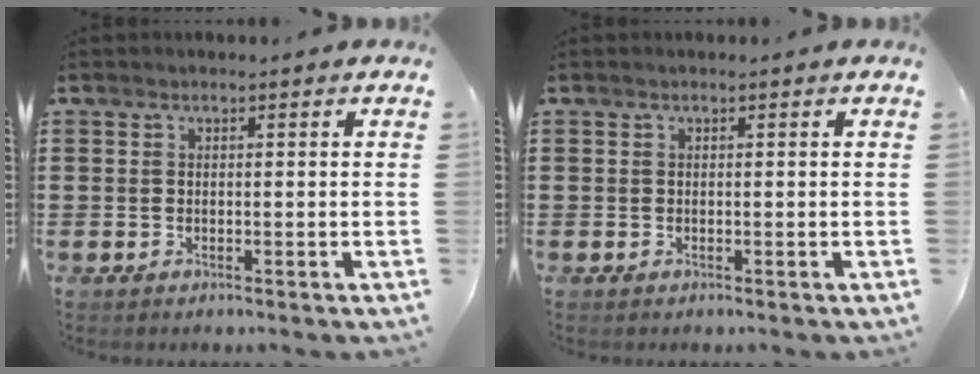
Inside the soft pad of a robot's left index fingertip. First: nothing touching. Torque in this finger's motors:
{"motor_torque": [0.00, 0.00, 0.00, 0.00]}